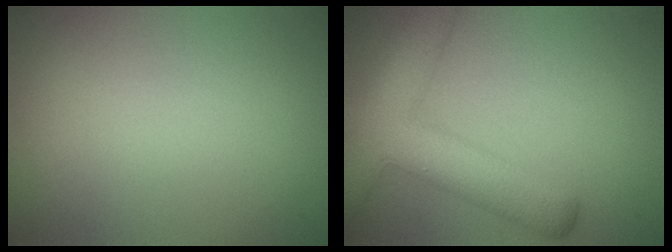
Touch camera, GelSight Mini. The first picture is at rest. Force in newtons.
{"total": 7.6, "press": 7.6, "slide": 0.4}